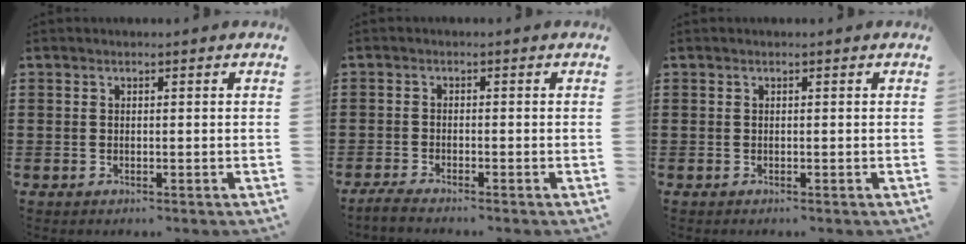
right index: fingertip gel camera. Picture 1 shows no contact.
{"total": 1.7, "force": [-1.7, -0.1, 0.3], "torque": [-0.007, 0.002, -0.034]}
{"total": 0.0}